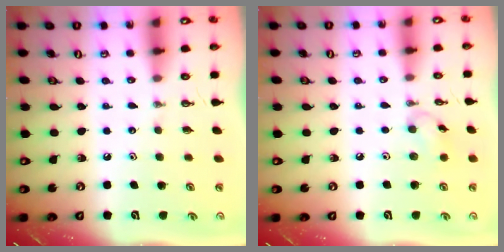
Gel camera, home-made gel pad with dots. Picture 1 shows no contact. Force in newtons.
{"total": 6.6, "press": 6.6, "slide": 0.6}